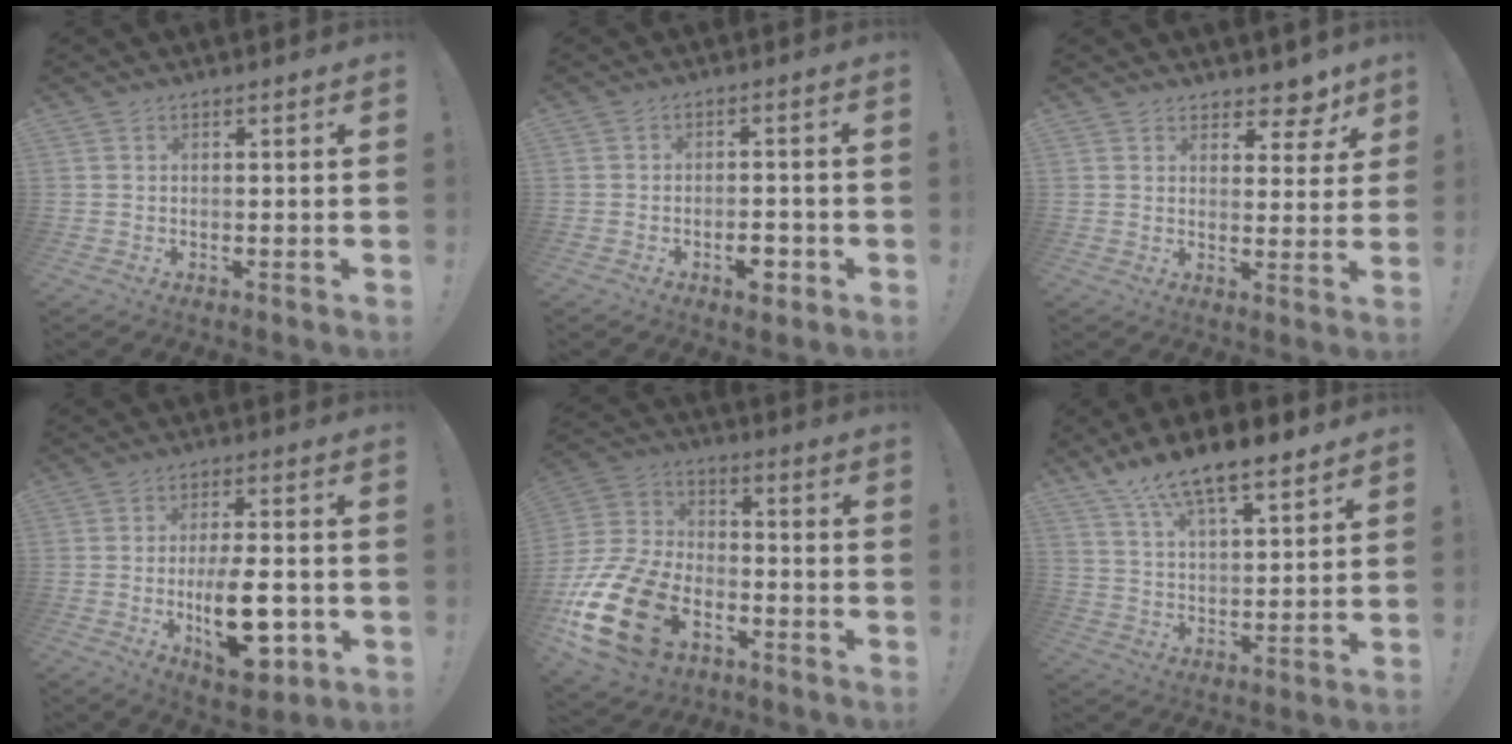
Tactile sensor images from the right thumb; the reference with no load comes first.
{"total": 4.9, "force": [-2.6, 2.6, 3.2], "torque": [-0.043, 0.017, -0.043]}
{"total": 6.7, "force": [5.4, 3.5, 1.7], "torque": [-0.001, -0.052, 0.098]}
{"total": 16.0, "force": [-4.0, 6.5, 14.1], "torque": [-0.231, 0.007, -0.059]}
{"total": 23.9, "force": [-10.4, 15.2, 15.2], "torque": [-0.303, 0.065, -0.167]}
{"total": 12.3, "force": [9.8, 3.8, 6.5], "torque": [-0.111, -0.065, 0.174]}